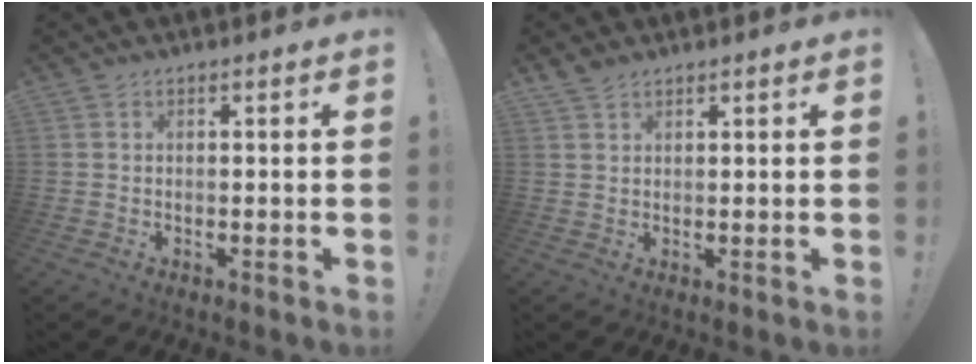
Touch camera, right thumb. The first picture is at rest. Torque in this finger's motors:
{"motor_torque": [-0.32, 0.33, 0.19, -0.02, 0.00]}